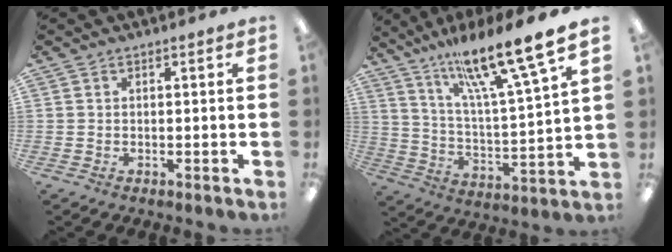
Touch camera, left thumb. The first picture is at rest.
{"total": 19.1, "force": [15.6, 1.8, 10.9], "torque": [-0.194, -0.103, 0.253]}